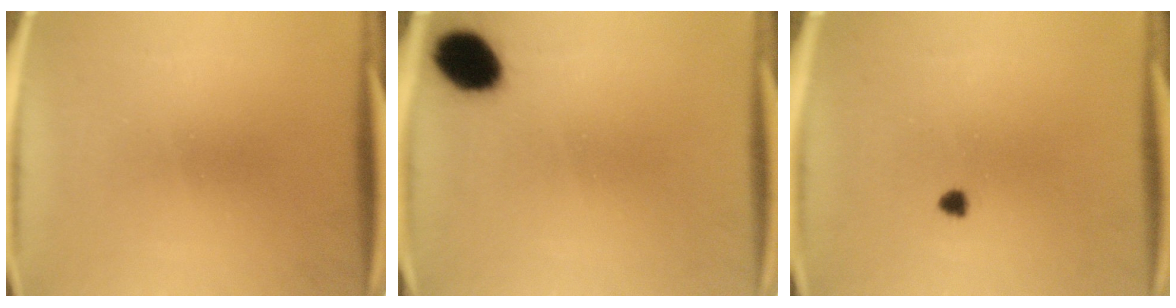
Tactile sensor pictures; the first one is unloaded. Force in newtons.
{"total": 8.9}
{"total": 1.2}